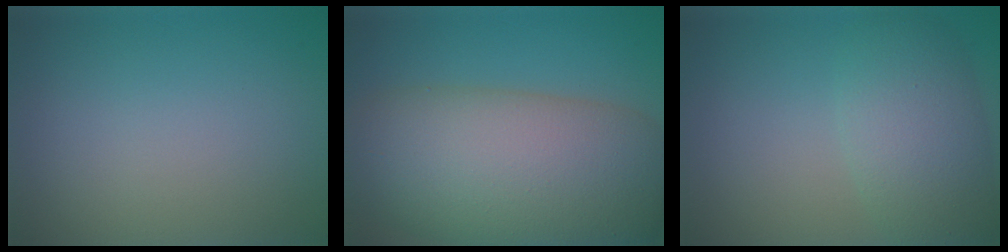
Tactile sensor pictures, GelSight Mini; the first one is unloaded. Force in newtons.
{"total": 13.6, "press": 13.6, "slide": 0.7}
{"total": 5.0, "press": 5.0, "slide": 0.4}